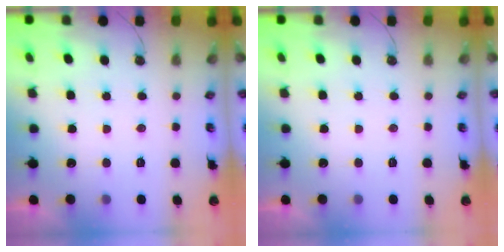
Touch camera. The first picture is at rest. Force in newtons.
{"total": 0.0}